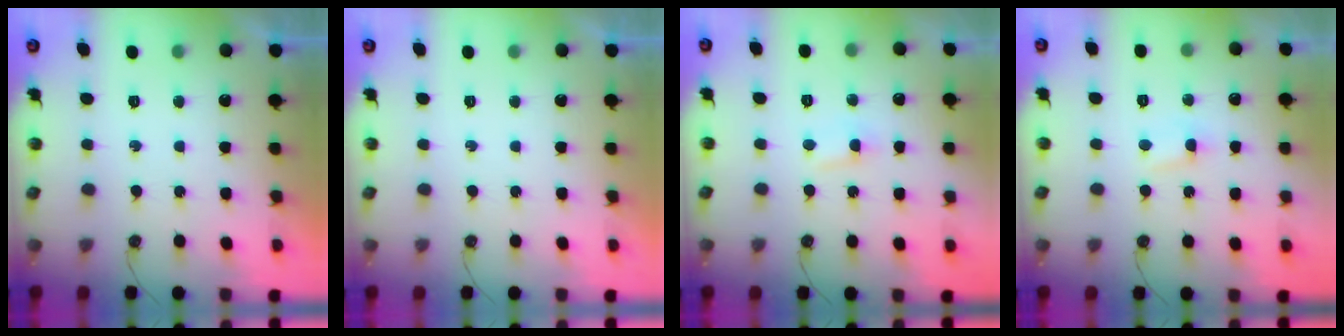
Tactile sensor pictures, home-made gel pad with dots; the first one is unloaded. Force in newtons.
{"total": 0.0}
{"total": 2.8, "press": 2.7, "slide": 0.6}
{"total": 2.8, "press": 2.8, "slide": 0.2}